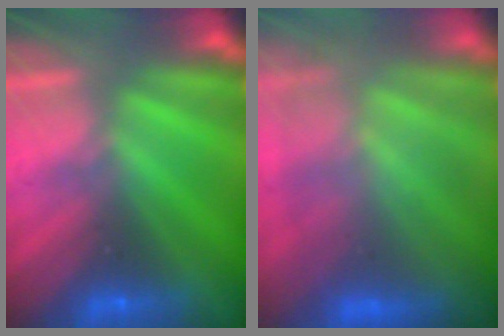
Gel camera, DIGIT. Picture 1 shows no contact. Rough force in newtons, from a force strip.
{"total": 11.6}